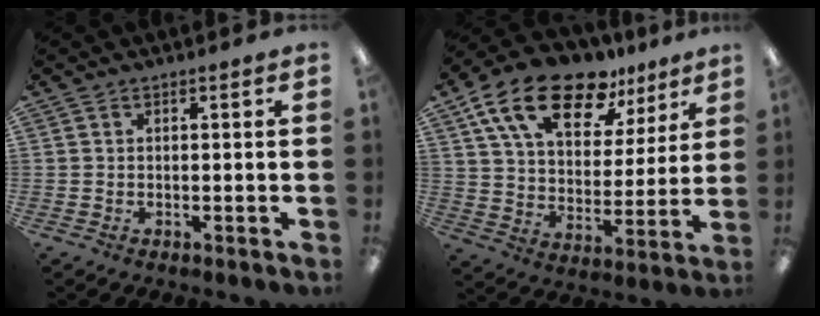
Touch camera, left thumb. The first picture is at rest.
{"total": 19.5, "force": [13.1, 9.5, 10.9], "torque": [-0.196, -0.065, 0.231]}